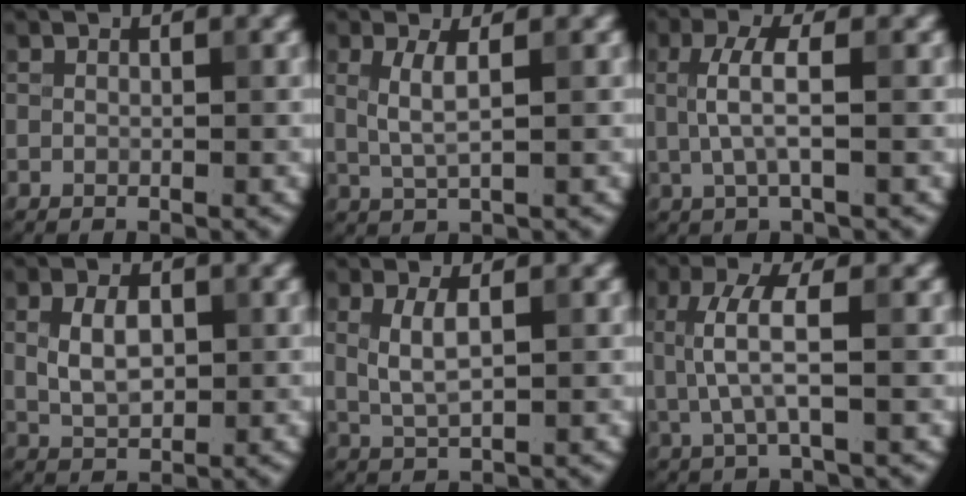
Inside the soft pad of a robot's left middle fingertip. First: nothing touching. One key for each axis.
{"total": 2.4, "fx": 0.5, "fy": 0.5, "fz": 2.3, "tx": -0.051, "ty": -0.002, "tz": 0.012}
{"total": 3.2, "fx": 0.2, "fy": 0.7, "fz": 3.1, "tx": -0.068, "ty": 0.003, "tz": 0.004}
{"total": 3.5, "fx": 0.4, "fy": 2.2, "fz": 2.7, "tx": -0.060, "ty": 0.001, "tz": 0.009}
{"total": 2.6, "fx": 0.5, "fy": 0.9, "fz": 2.4, "tx": -0.055, "ty": 0.000, "tz": 0.011}
{"total": 4.0, "fx": 0.4, "fy": 1.0, "fz": 3.8, "tx": -0.083, "ty": 0.003, "tz": 0.009}